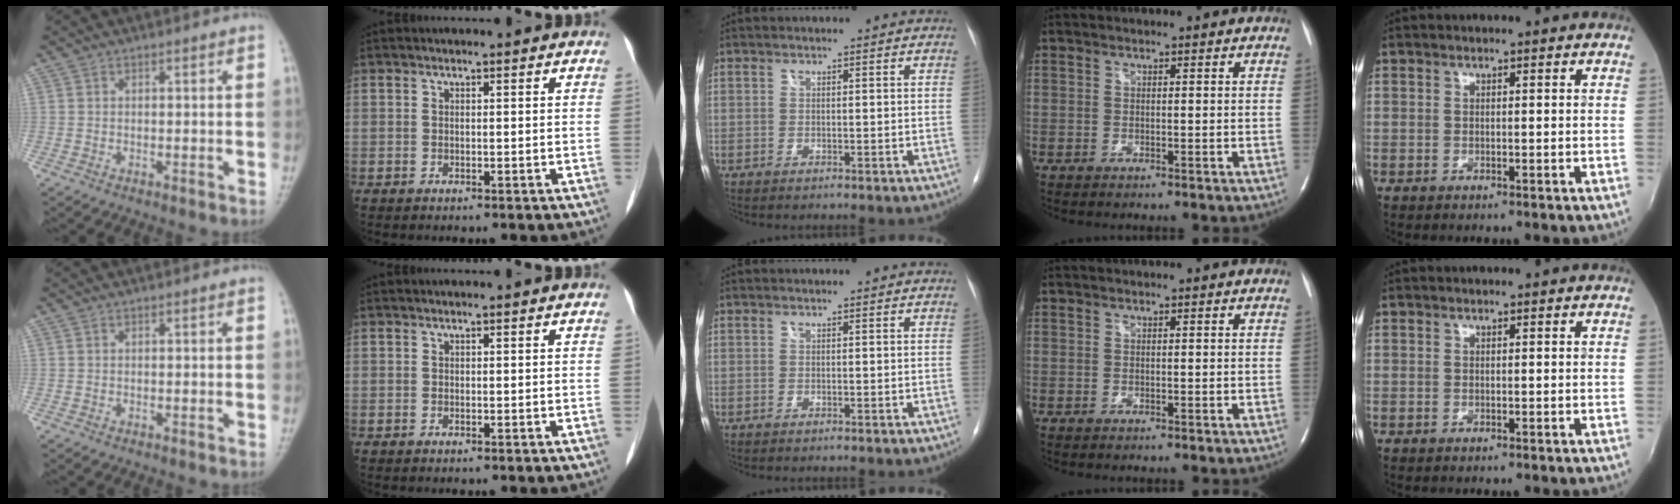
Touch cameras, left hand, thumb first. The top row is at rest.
{}